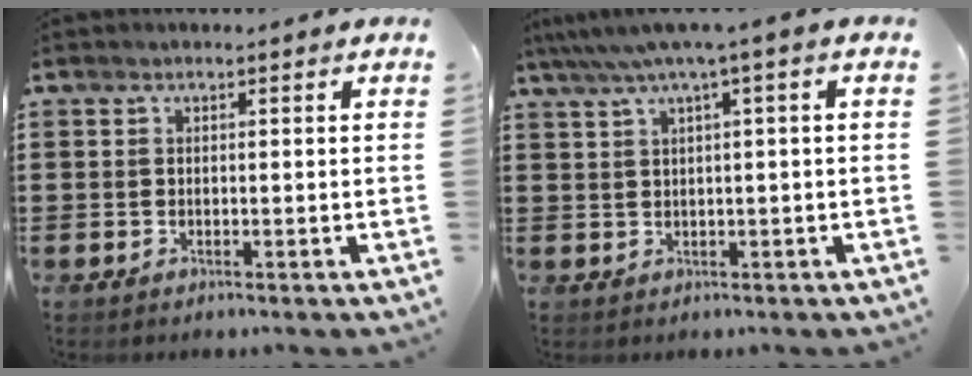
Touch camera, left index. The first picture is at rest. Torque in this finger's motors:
{"motor_torque": [2.14, 0.00, 0.24, 0.21]}